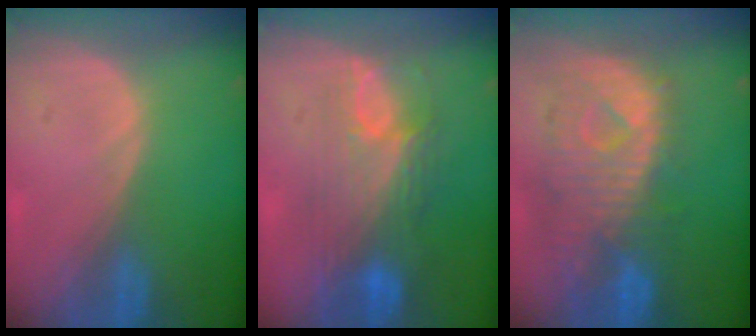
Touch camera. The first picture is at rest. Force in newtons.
{"total": 9.1, "press": 8.5, "slide": 3.4}
{"total": 10.8, "press": 9.7, "slide": 4.8}